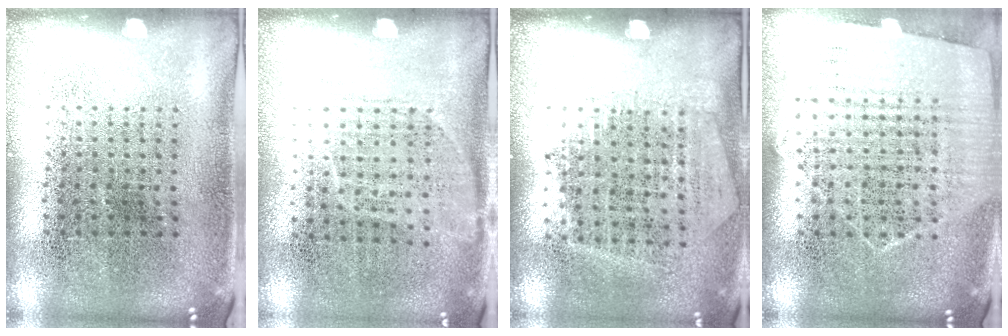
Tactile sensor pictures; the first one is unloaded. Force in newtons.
{"total": 1.1, "press": 0.8, "slide": 0.7}
{"total": 1.2, "press": 1.1, "slide": 0.5}
{"total": 1.2, "press": 1.2, "slide": 0.4}